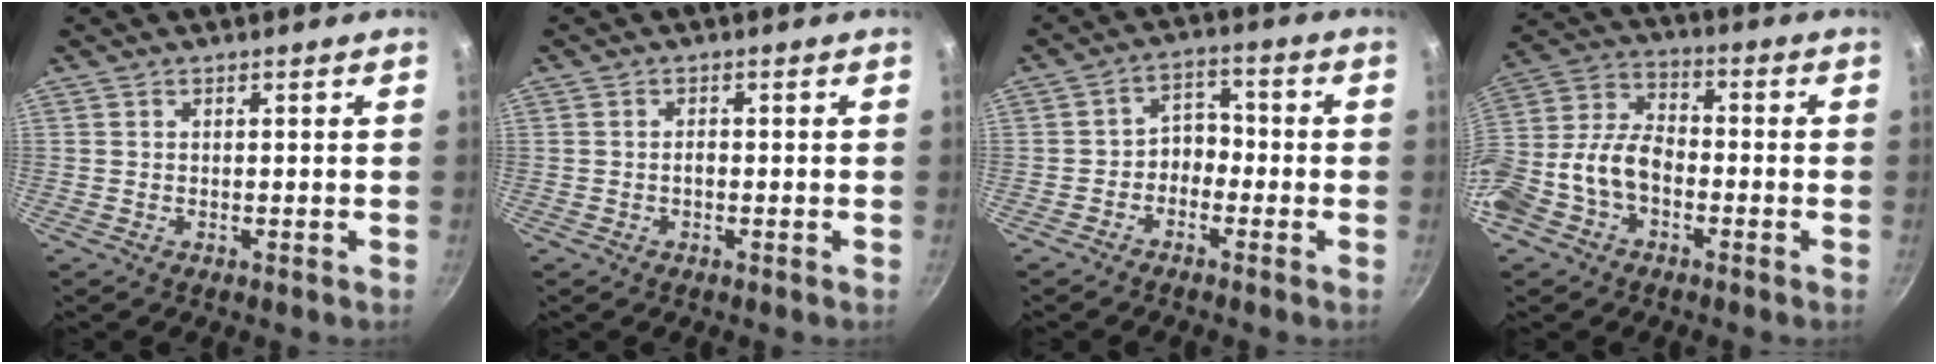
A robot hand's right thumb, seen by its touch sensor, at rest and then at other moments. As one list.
[{"total": 1.1, "force": [-0.4, 0.6, 0.8], "torque": [-0.010, 0.007, -0.006]}, {"total": 4.6, "force": [-2.0, 3.5, 2.3], "torque": [-0.011, 0.036, -0.042]}, {"total": 13.9, "force": [-4.0, 9.4, 9.4], "torque": [-0.180, 0.054, -0.090]}]